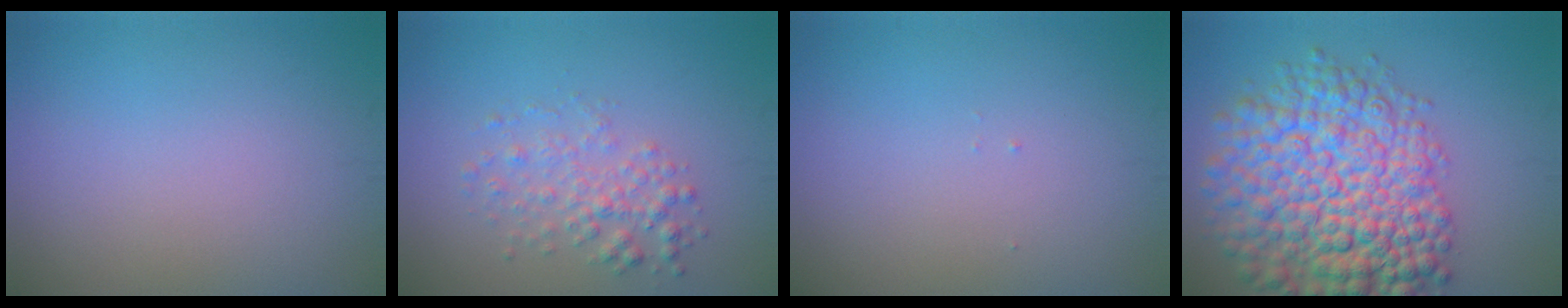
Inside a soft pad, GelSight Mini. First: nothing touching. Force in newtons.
{"total": 2.5, "press": 2.5, "slide": 0.0}
{"total": 0.0}
{"total": 12.1, "press": 12.1, "slide": 0.4}